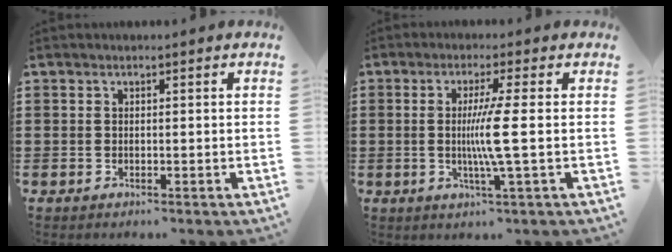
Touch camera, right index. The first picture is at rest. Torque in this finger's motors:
{"motor_torque": [0.02, 0.31, 0.33, 0.07]}